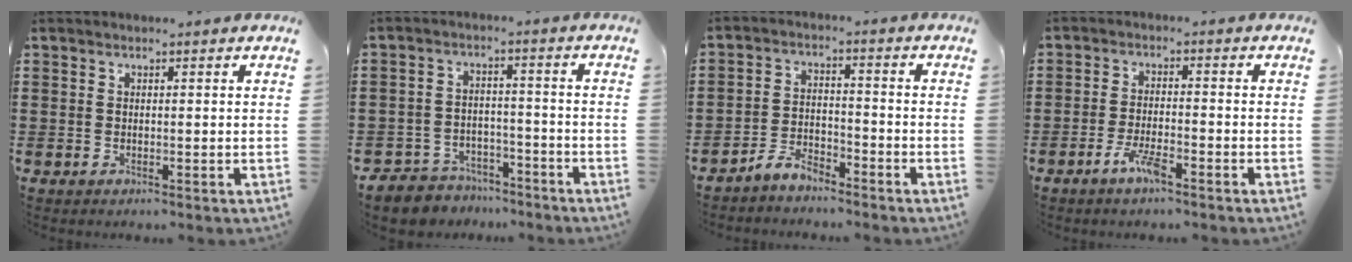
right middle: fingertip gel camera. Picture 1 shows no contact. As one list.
[{"total": 5.1, "force": [-4.9, 1.5, -0.1], "torque": [-0.011, 0.011, -0.105]}, {"total": 4.3, "force": [-4.1, 0.9, 0.6], "torque": [-0.020, 0.008, -0.087]}, {"total": 4.2, "force": [-2.7, 0.9, 3.1], "torque": [-0.078, -0.003, -0.056]}]